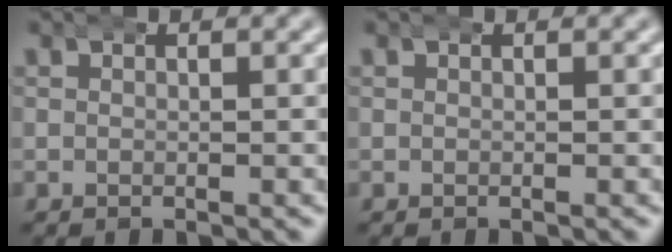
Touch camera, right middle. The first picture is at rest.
{"total": 0.0}